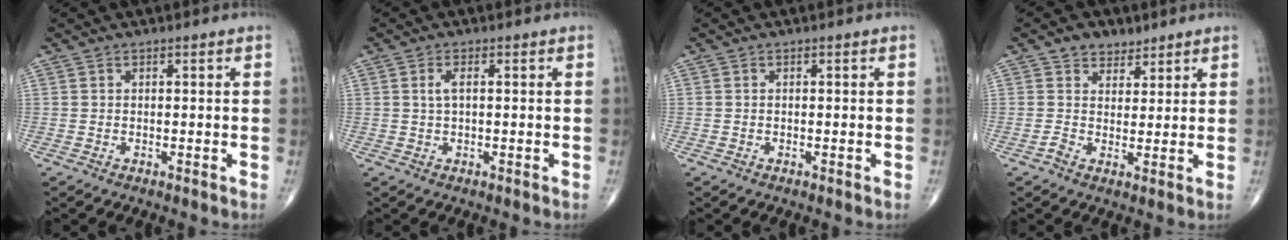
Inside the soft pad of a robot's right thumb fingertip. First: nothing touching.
{"total": 2.0, "force": [0.3, 0.7, 1.8], "torque": [-0.042, 0.003, 0.007]}
{"total": 0.0}
{"total": 4.1, "force": [2.5, 3.0, 1.4], "torque": [0.000, -0.011, 0.038]}